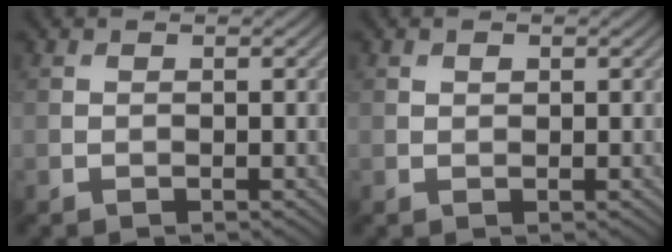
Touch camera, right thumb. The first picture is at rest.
{"total": 0.6, "force": [0.4, 0.4, 0.3], "torque": [-0.006, -0.001, 0.007]}